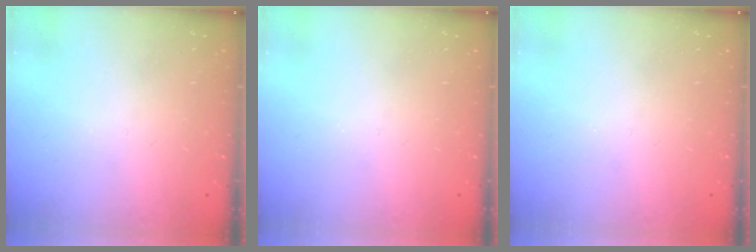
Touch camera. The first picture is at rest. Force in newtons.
{"total": 0.0}
{"total": 0.0}